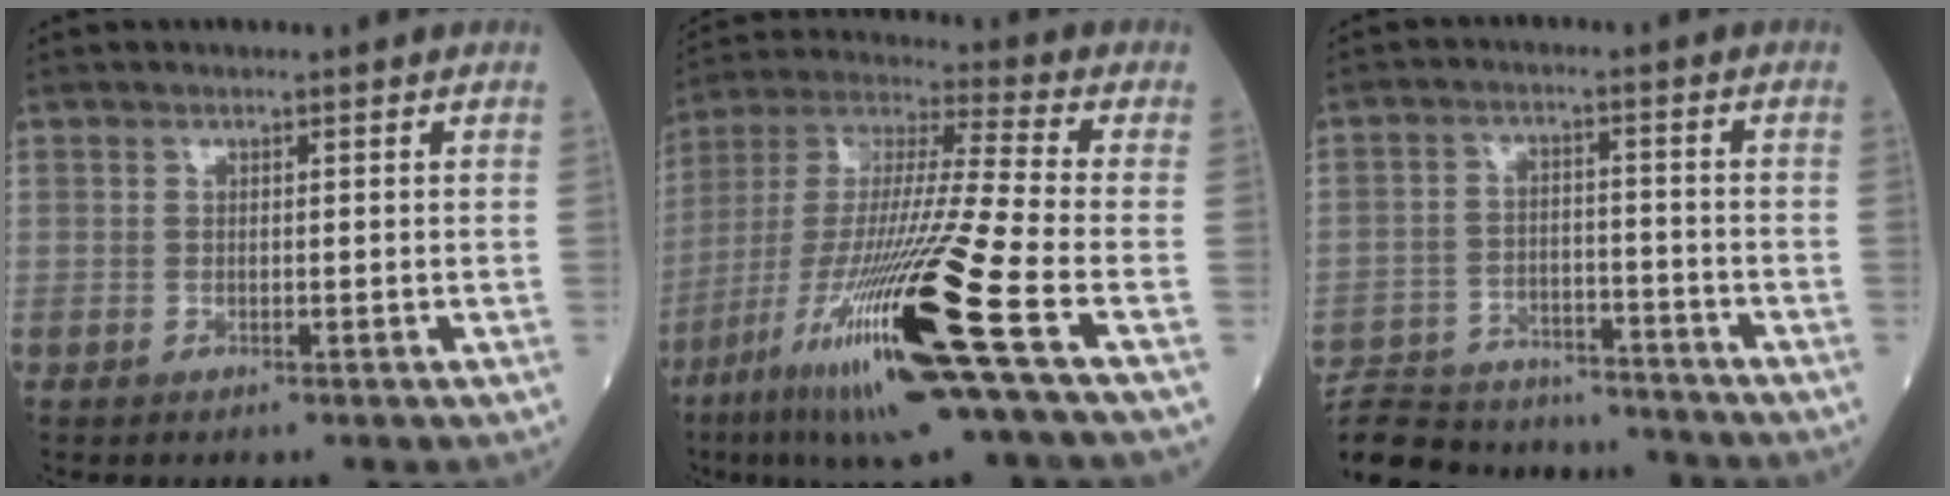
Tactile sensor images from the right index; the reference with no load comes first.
{"total": 23.4, "force": [-10.2, -0.4, 21.1], "torque": [-0.413, -0.051, -0.193]}
{"total": 18.8, "force": [-17.5, 4.3, 5.5], "torque": [-0.126, 0.001, -0.260]}